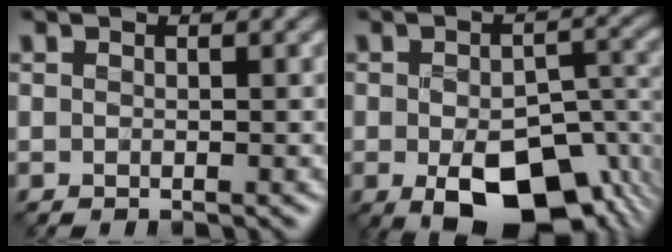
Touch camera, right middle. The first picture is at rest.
{"total": 11.6, "force": [-5.1, 6.1, 8.5], "torque": [-0.142, -0.024, -0.063]}